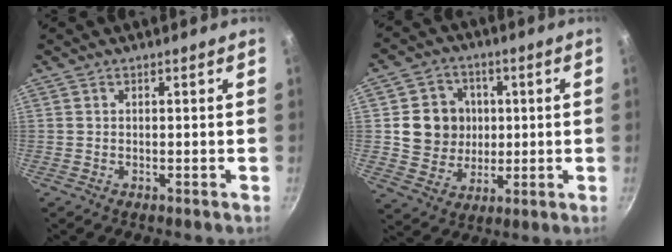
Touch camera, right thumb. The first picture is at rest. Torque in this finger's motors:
{"motor_torque": [1.48, 1.41, 0.68, -0.37, 0.17]}